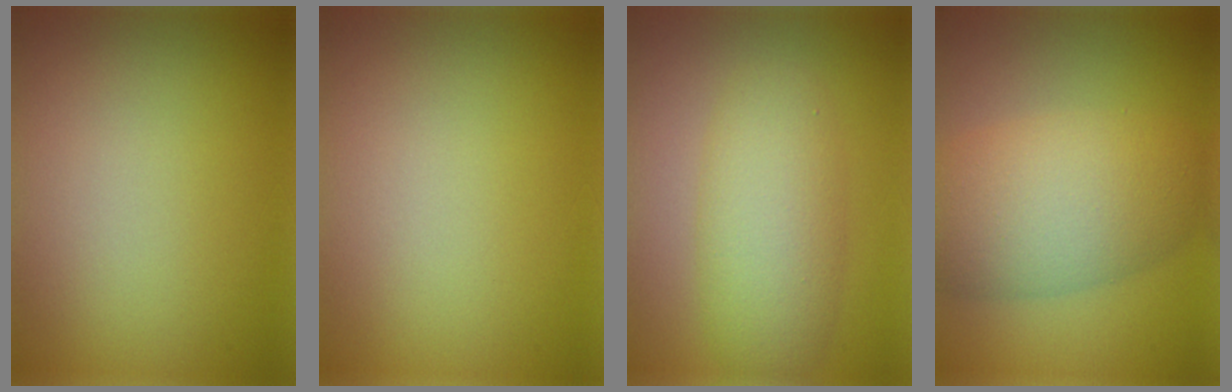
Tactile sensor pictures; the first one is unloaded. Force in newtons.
{"total": 0.0}
{"total": 5.1, "press": 5.1, "slide": 0.0}
{"total": 7.9, "press": 7.9, "slide": 0.2}